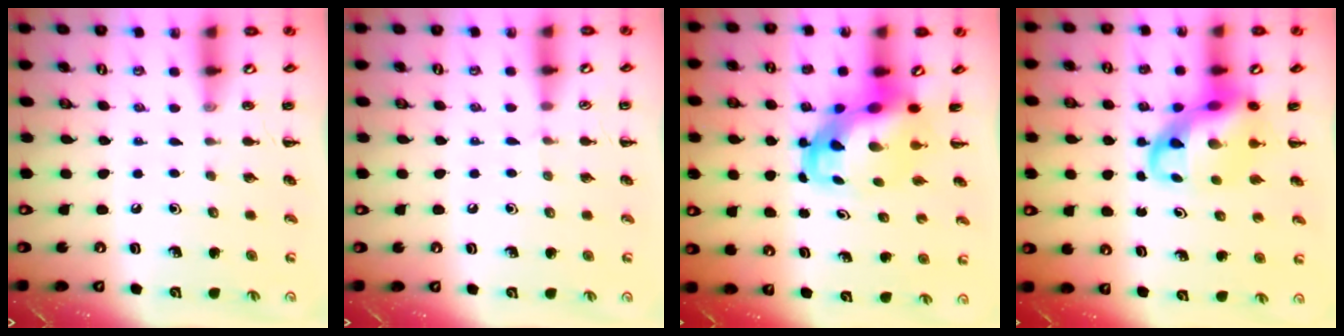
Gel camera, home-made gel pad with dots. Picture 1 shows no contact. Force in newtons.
{"total": 2.9, "press": 2.7, "slide": 1.1}
{"total": 5.4, "press": 5.1, "slide": 1.8}
{"total": 9.2, "press": 8.9, "slide": 2.5}